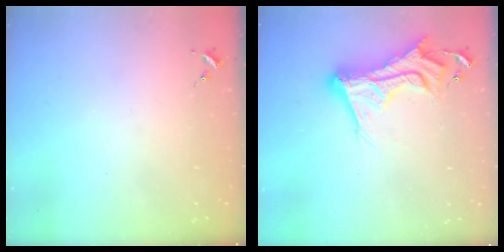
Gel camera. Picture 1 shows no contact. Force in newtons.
{"total": 15.4, "press": 15.3, "slide": 1.3}